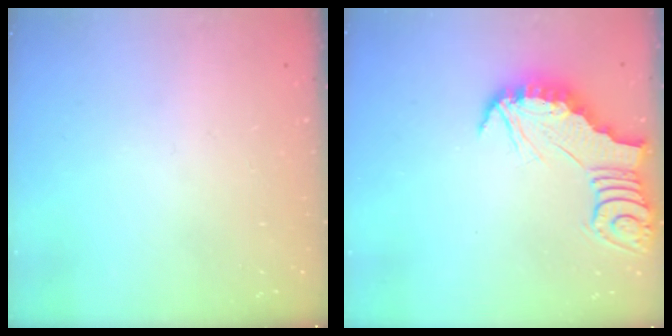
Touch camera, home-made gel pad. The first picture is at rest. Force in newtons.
{"total": 2.8, "press": 2.7, "slide": 0.3}